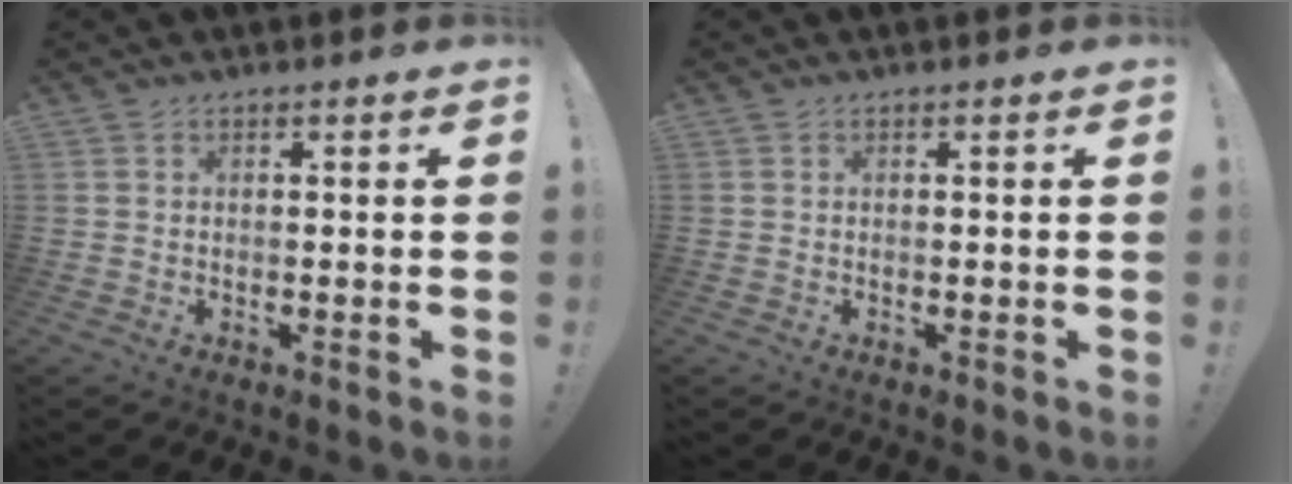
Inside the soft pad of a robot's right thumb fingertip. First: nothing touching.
{"total": 0.0}